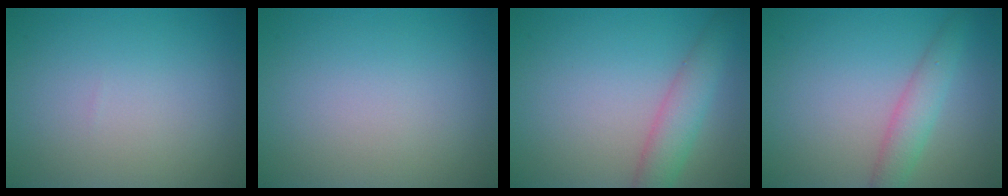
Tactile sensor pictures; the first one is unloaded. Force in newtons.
{"total": 0.0}
{"total": 3.5, "press": 3.5, "slide": 0.1}
{"total": 2.7, "press": 2.7, "slide": 0.2}